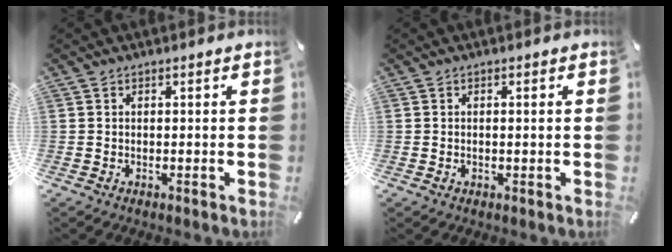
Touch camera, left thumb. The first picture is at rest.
{"total": 0.7, "force": [0.0, 0.2, 0.7], "torque": [-0.012, 0.000, 0.000]}